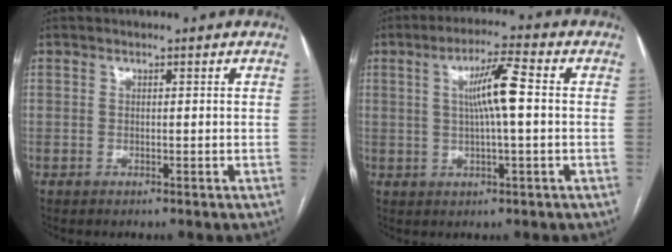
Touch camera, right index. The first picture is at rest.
{"total": 7.2, "force": [0.9, 0.3, 7.1], "torque": [-0.127, 0.010, 0.013]}